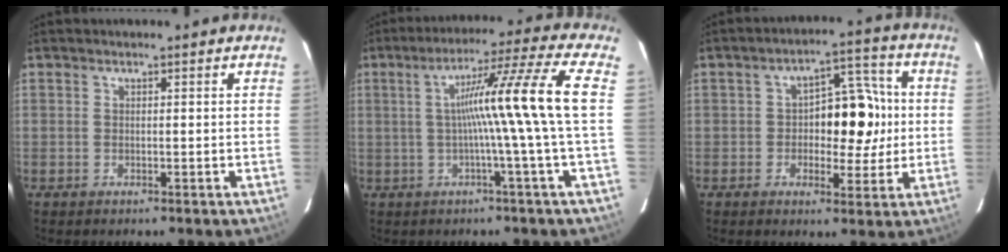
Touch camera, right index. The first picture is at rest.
{"total": 12.2, "force": [0.1, -3.1, 11.8], "torque": [-0.179, 0.014, 0.006]}
{"total": 10.1, "force": [0.0, 4.9, 8.8], "torque": [-0.119, 0.030, 0.007]}